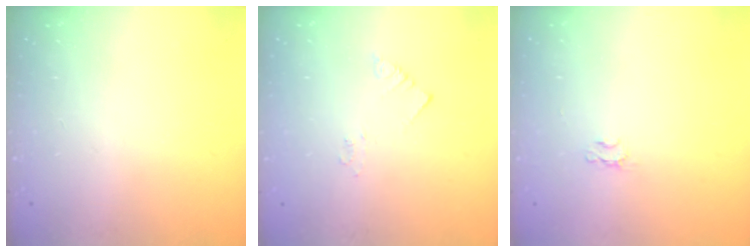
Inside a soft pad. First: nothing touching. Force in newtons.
{"total": 2.0, "press": 2.0, "slide": 0.4}
{"total": 2.0, "press": 2.0, "slide": 0.3}